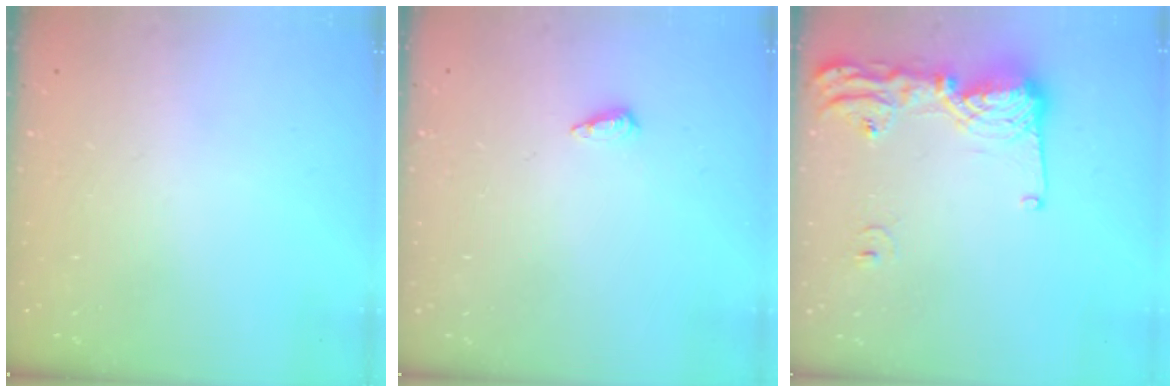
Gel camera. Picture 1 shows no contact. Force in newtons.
{"total": 3.4, "press": 3.3, "slide": 0.5}
{"total": 16.1, "press": 16.1, "slide": 1.2}